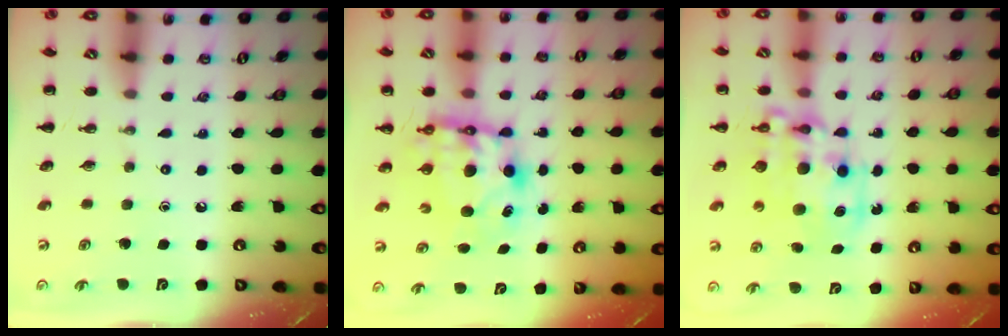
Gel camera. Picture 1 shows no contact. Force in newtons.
{"total": 8.2, "press": 8.0, "slide": 1.8}
{"total": 12.9, "press": 12.6, "slide": 3.1}